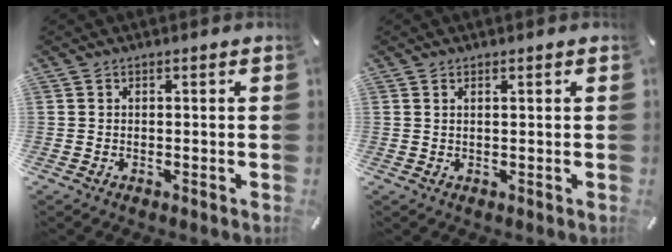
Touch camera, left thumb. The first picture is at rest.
{"total": 0.7, "force": [0.4, 0.0, 0.5], "torque": [-0.009, -0.001, 0.007]}